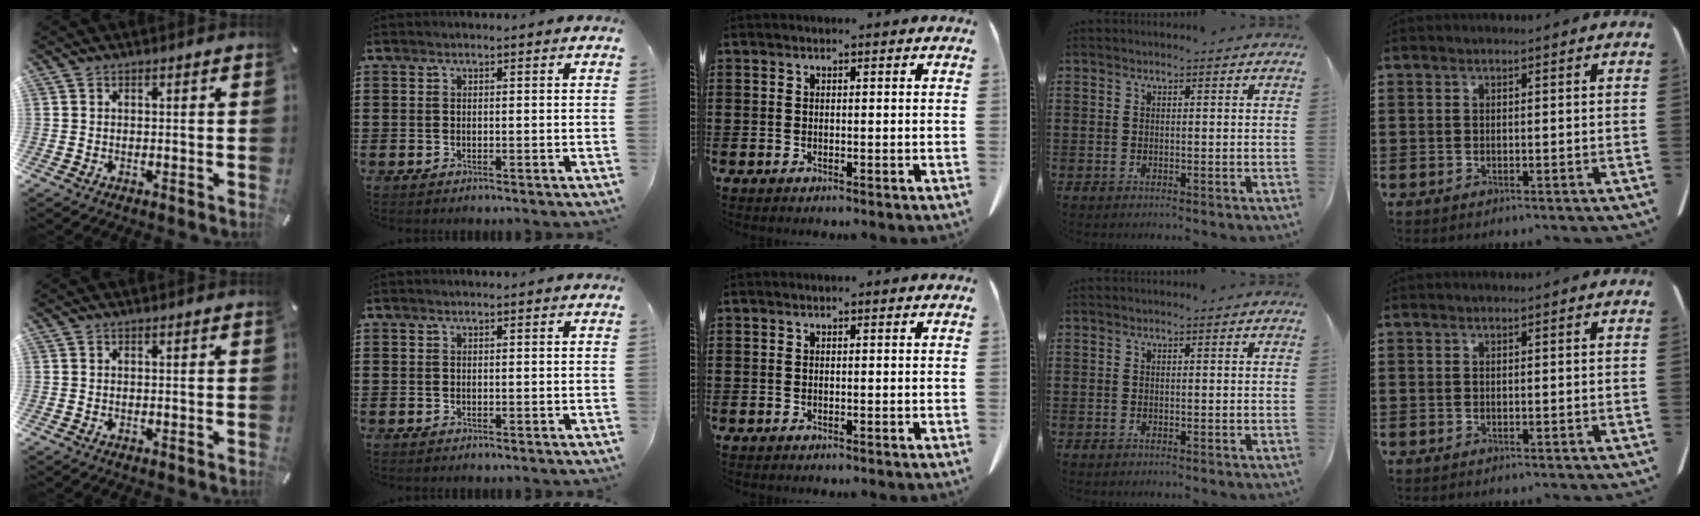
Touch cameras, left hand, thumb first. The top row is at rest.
{}